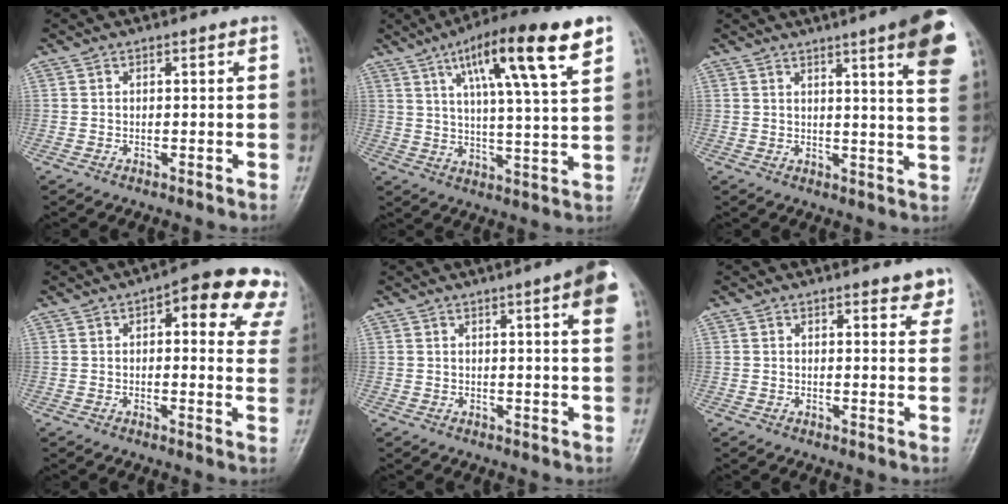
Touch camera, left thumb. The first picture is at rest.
{"total": 17.4, "force": [8.8, 2.7, 14.8], "torque": [-0.232, -0.018, 0.138]}
{"total": 13.3, "force": [7.0, 1.5, 11.2], "torque": [-0.127, -0.029, 0.078]}
{"total": 14.4, "force": [7.5, 6.0, 10.8], "torque": [-0.085, -0.013, 0.070]}
{"total": 7.8, "force": [3.5, 0.9, 7.0], "torque": [-0.080, -0.005, 0.037]}
{"total": 4.2, "force": [2.9, 1.4, 2.7], "torque": [-0.016, -0.015, 0.034]}